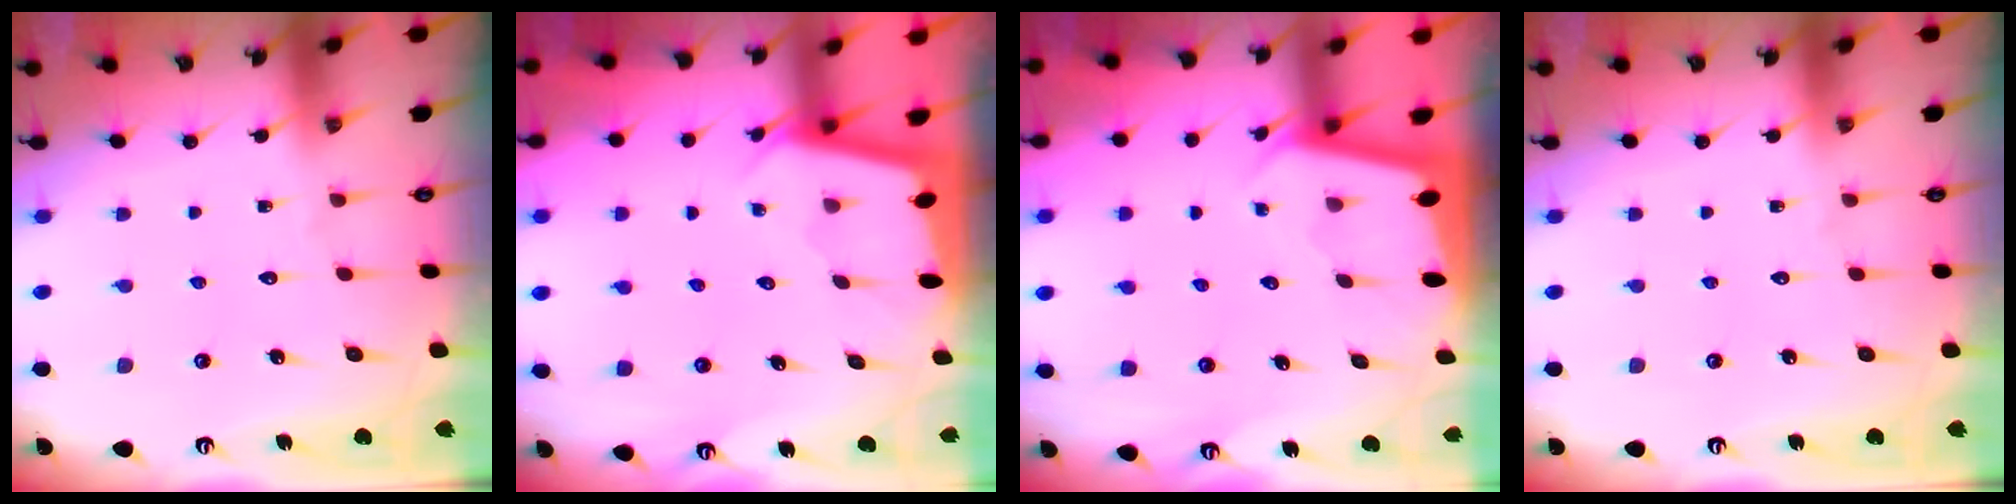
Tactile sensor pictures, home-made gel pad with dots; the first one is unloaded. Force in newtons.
{"total": 1.8, "press": 1.8, "slide": 0.1}
{"total": 1.9, "press": 1.9, "slide": 0.1}
{"total": 0.0}